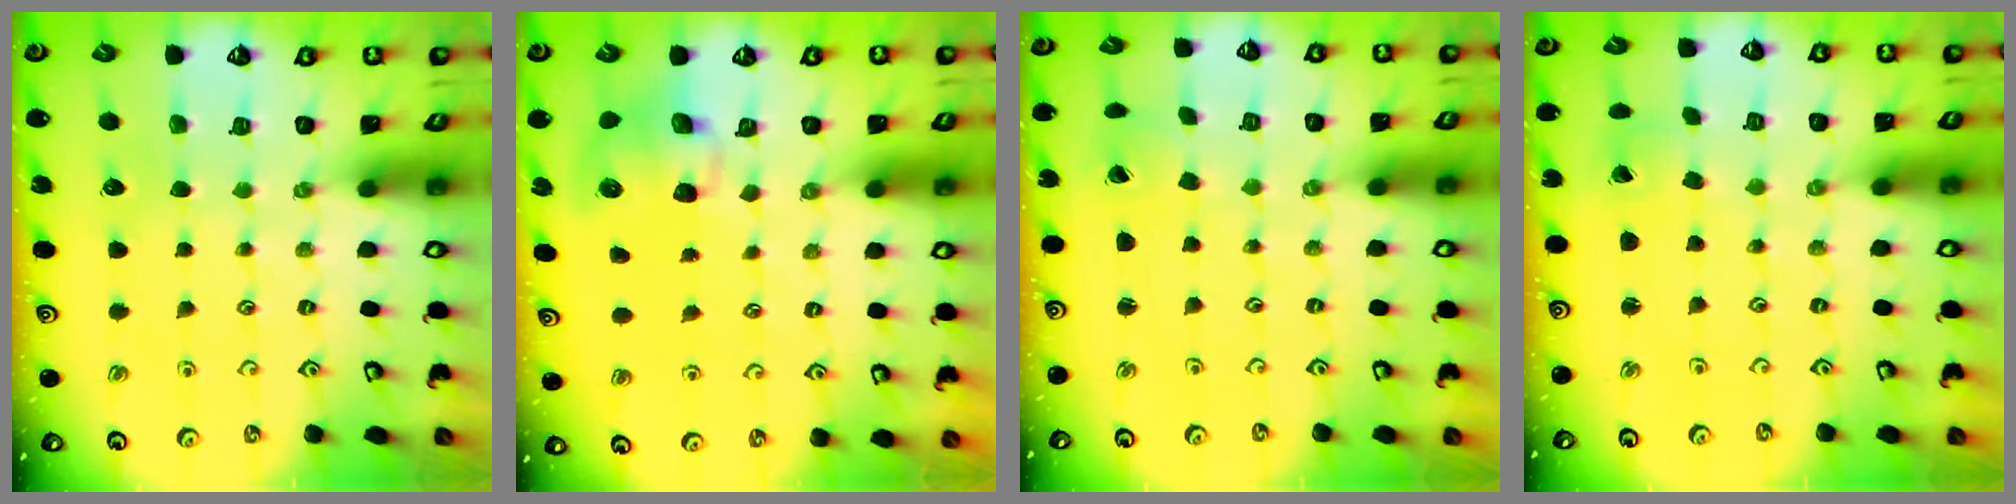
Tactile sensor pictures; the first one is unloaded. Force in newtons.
{"total": 8.7, "press": 8.6, "slide": 1.2}
{"total": 1.3, "press": 1.2, "slide": 0.4}
{"total": 0.7, "press": 0.7, "slide": 0.1}